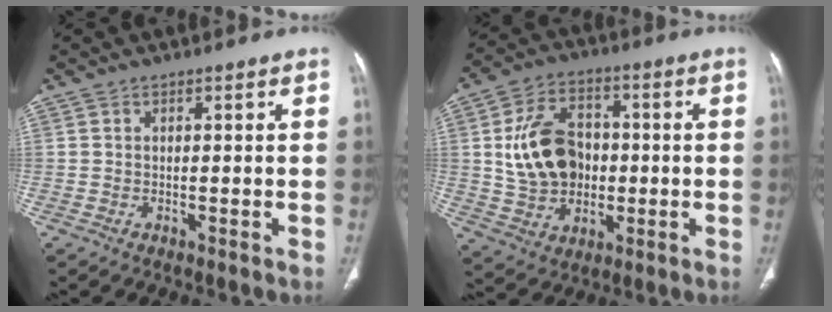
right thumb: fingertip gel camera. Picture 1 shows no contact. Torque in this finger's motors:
{"motor_torque": [0.74, 0.79, 1.15, 0.13, 0.38]}